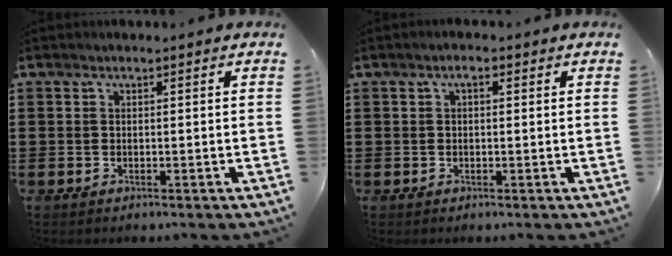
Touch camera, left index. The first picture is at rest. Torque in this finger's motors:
{"motor_torque": [0.69, 0.64, 0.10, 0.01]}